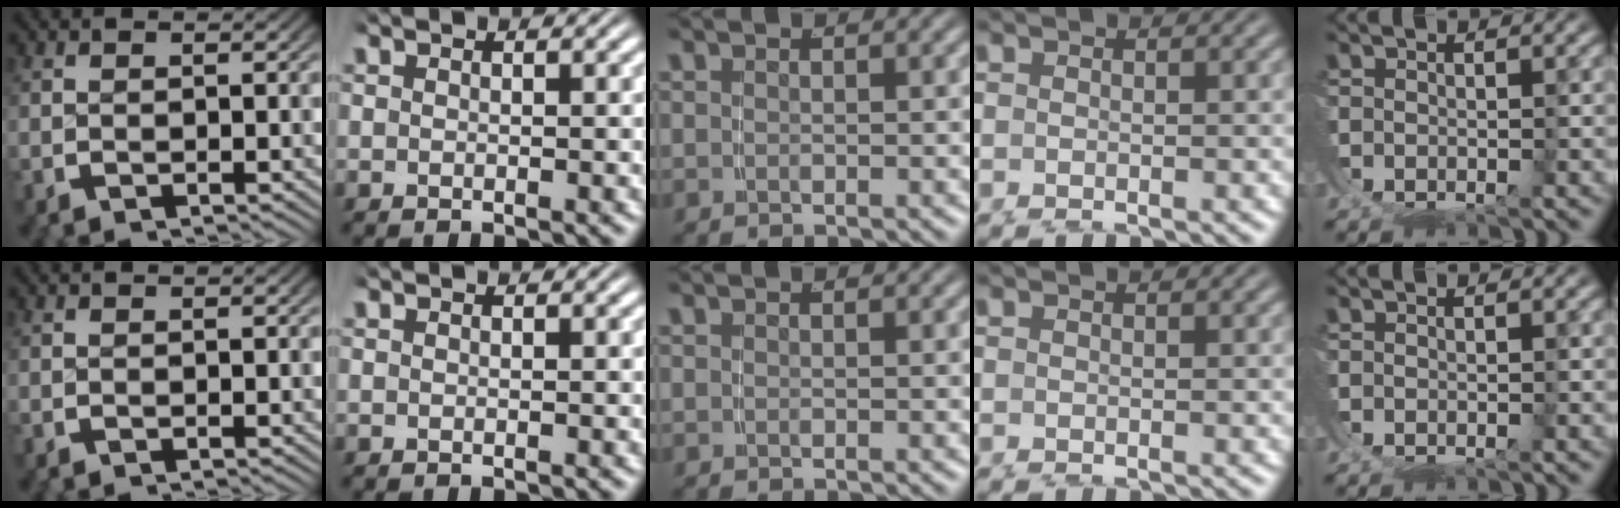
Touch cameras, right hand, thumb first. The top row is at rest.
{}